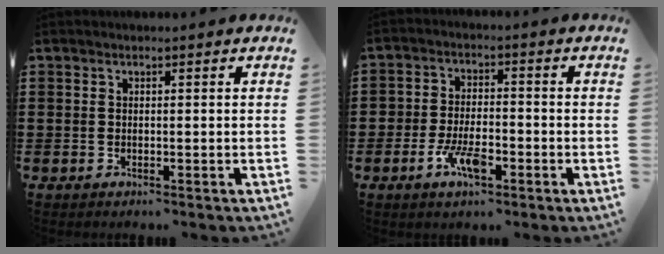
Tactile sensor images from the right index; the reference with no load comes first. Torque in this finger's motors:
{"motor_torque": [0.99, 1.15, 0.06, -0.01]}